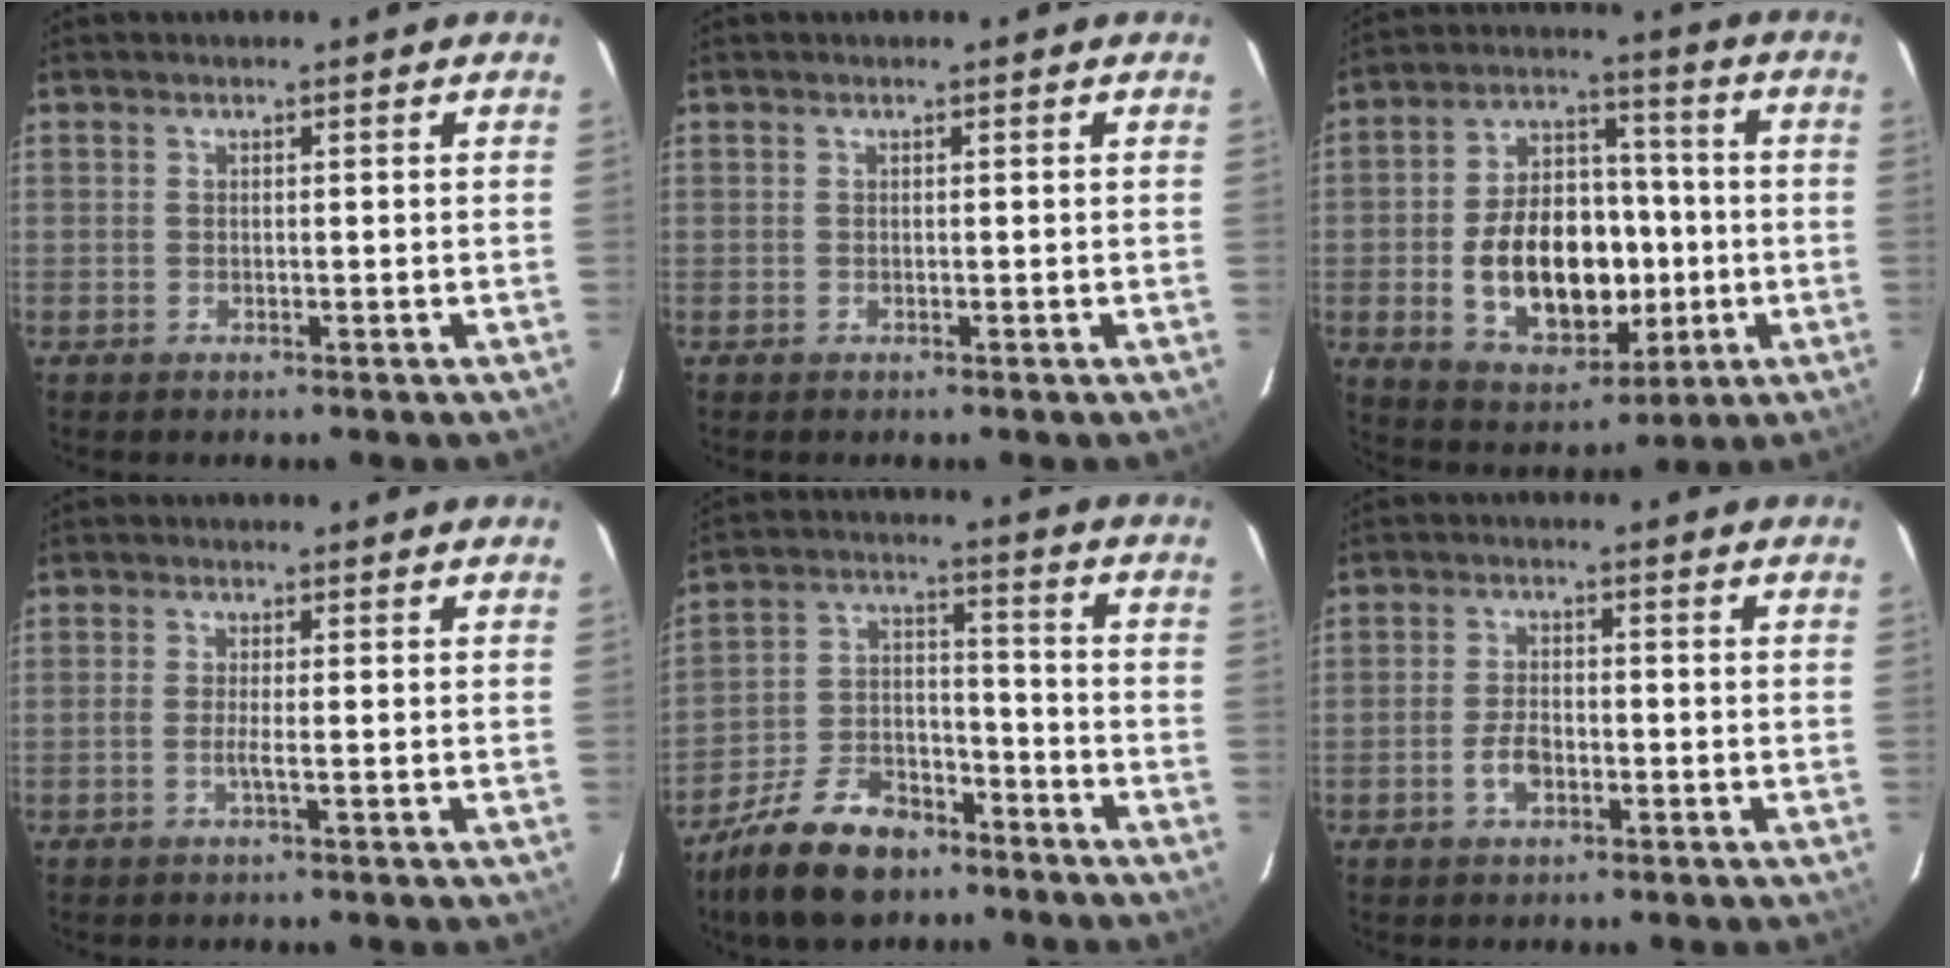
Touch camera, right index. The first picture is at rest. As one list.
[{"total": 0.0}, {"total": 18.4, "force": [-3.0, 11.8, 13.8], "torque": [-0.262, 0.025, -0.024]}, {"total": 1.6, "force": [-0.6, -0.3, 1.5], "torque": [-0.029, -0.002, -0.012]}, {"total": 15.7, "force": [-11.1, 7.9, 7.7], "torque": [-0.171, 0.011, -0.184]}, {"total": 4.1, "force": [-1.7, 2.3, 3.0], "torque": [-0.062, 0.003, -0.029]}]